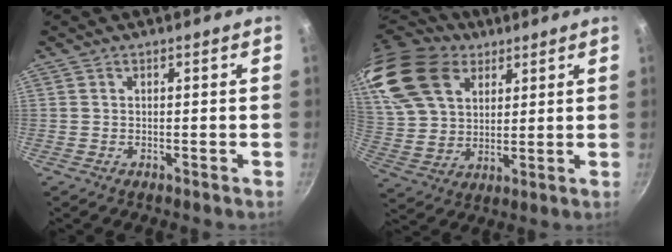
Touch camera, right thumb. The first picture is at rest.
{"total": 18.7, "force": [11.2, 11.9, 9.2], "torque": [-0.164, -0.028, 0.217]}